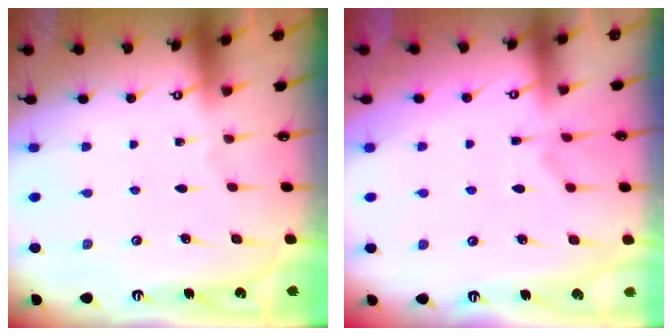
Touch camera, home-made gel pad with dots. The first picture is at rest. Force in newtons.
{"total": 1.3, "press": 0.5, "slide": 1.2}